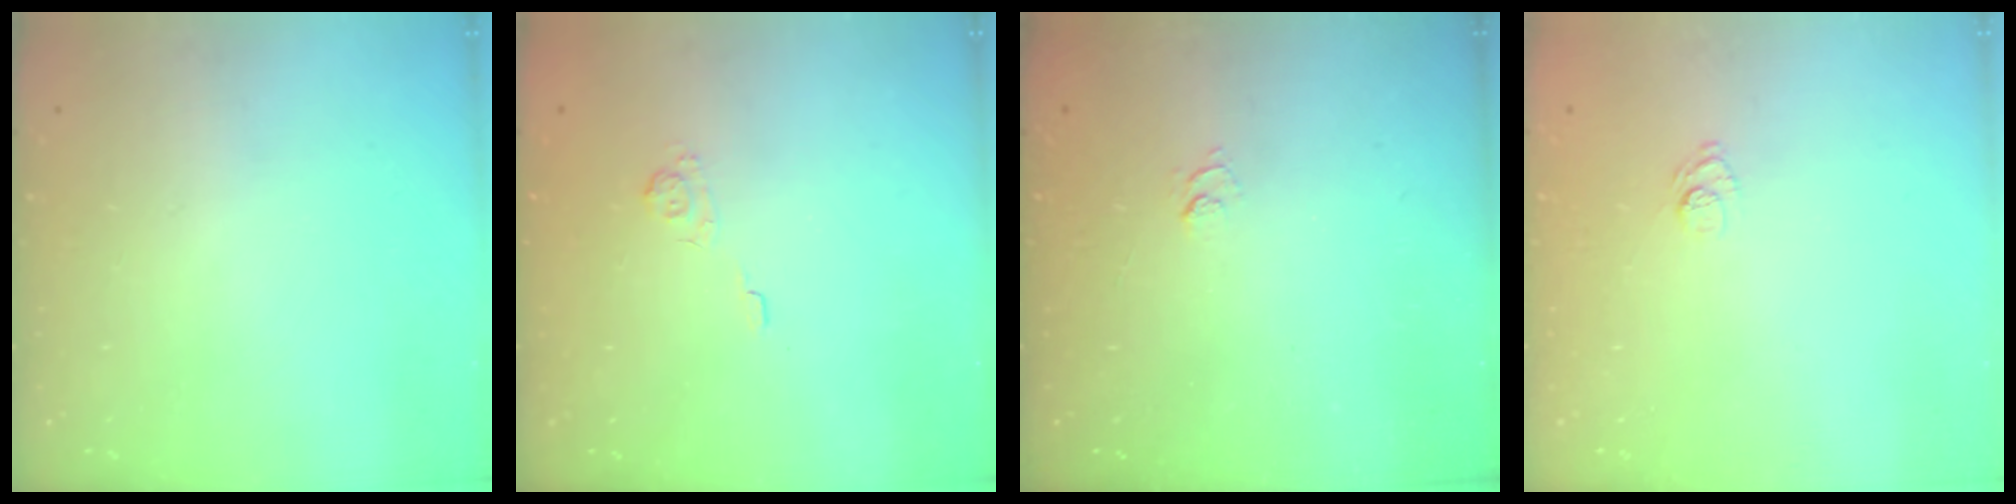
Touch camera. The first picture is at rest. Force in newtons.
{"total": 2.2, "press": 1.7, "slide": 1.4}
{"total": 1.9, "press": 1.5, "slide": 1.3}
{"total": 6.6, "press": 6.5, "slide": 1.4}